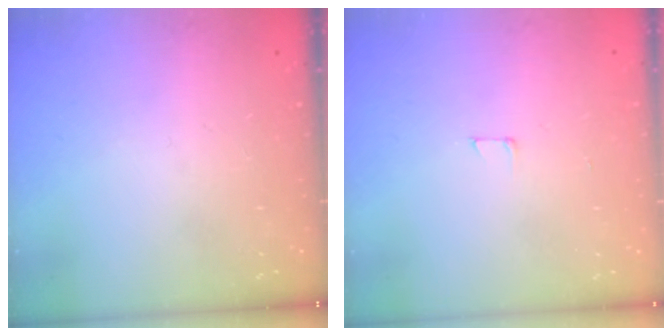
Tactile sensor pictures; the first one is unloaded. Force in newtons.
{"total": 2.9, "press": 2.9, "slide": 0.2}